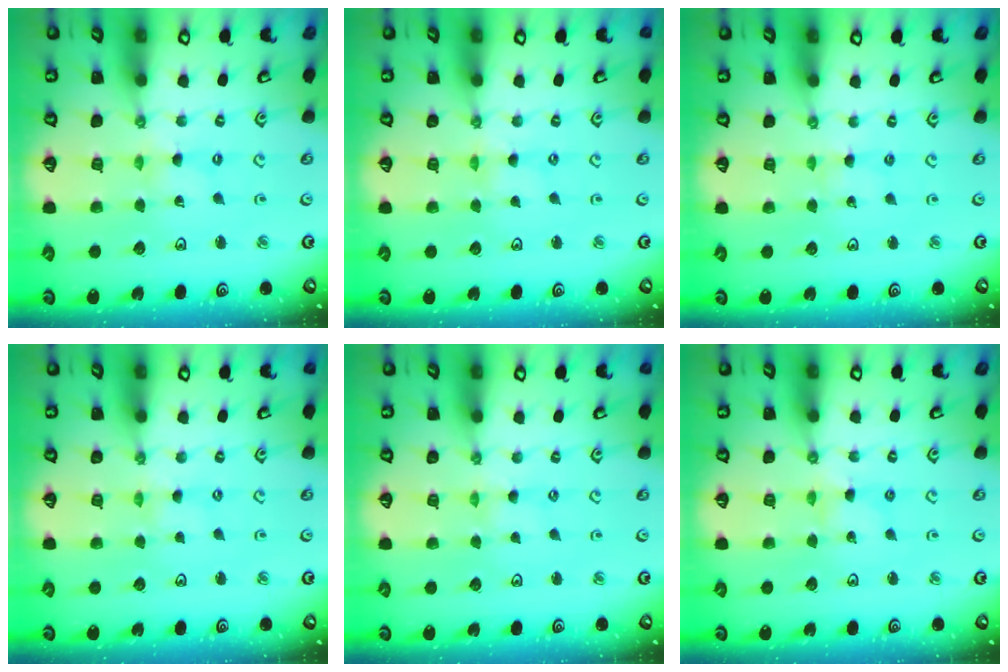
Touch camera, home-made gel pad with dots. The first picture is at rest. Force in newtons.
{"total": 0.0}
{"total": 1.0, "press": 1.0, "slide": 0.2}
{"total": 0.0}
{"total": 0.0}
{"total": 1.8, "press": 1.8, "slide": 0.2}